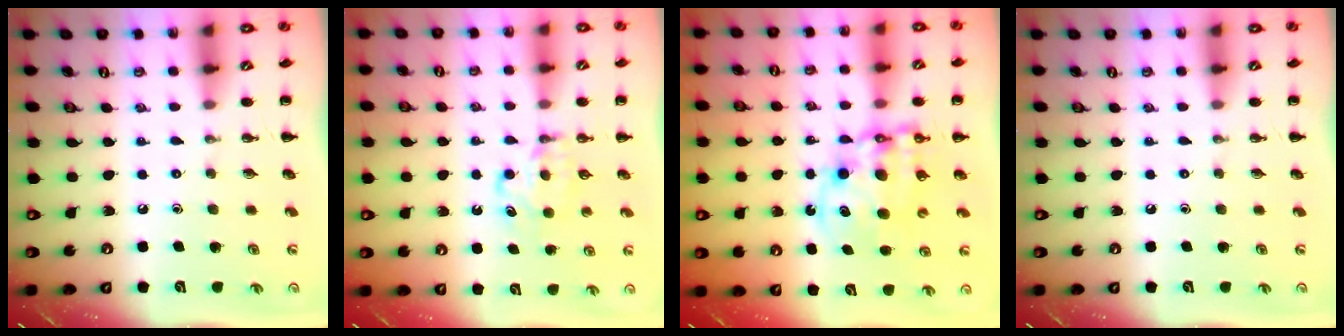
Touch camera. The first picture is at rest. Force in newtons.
{"total": 5.7, "press": 5.5, "slide": 1.5}
{"total": 11.4, "press": 11.1, "slide": 2.8}
{"total": 0.0}